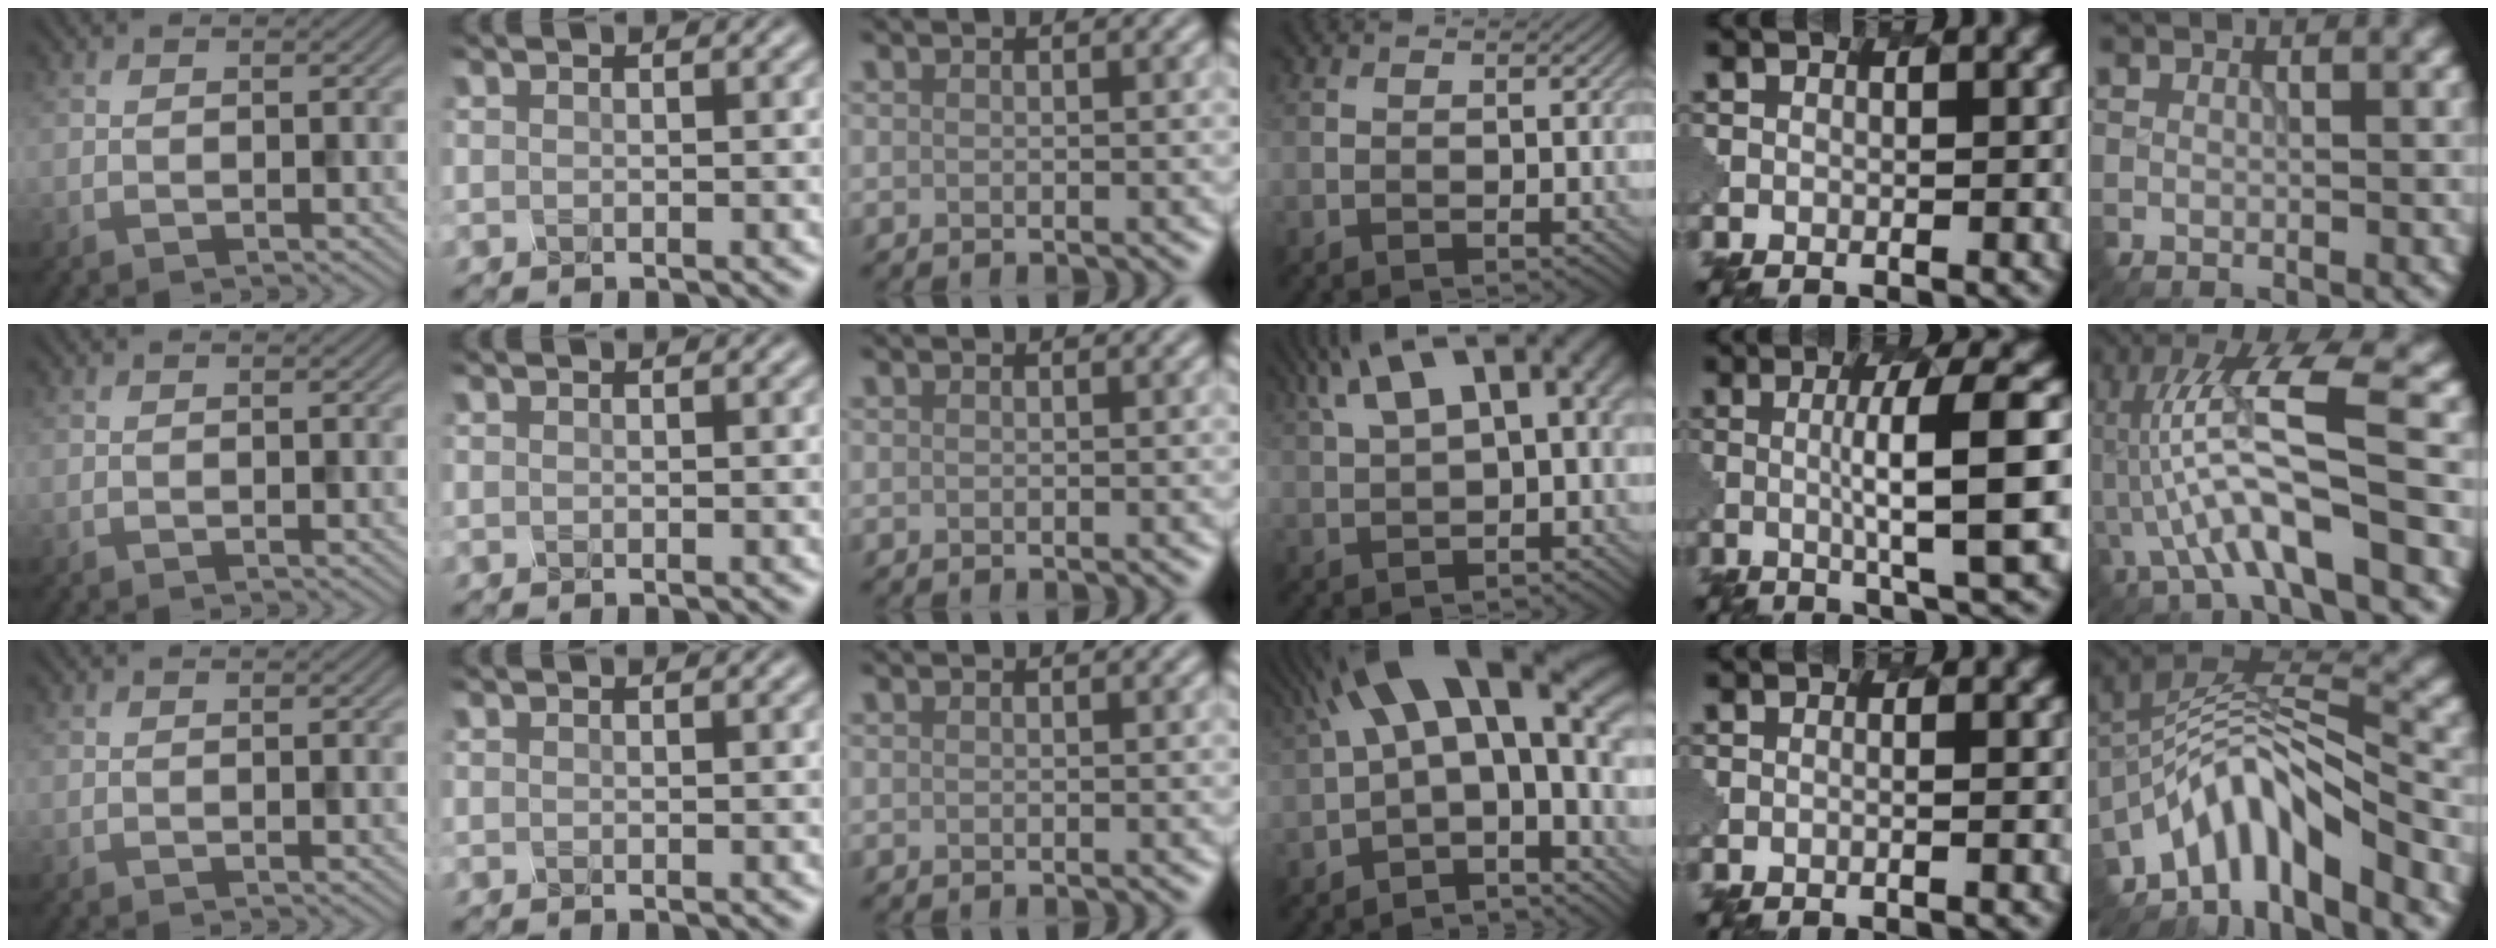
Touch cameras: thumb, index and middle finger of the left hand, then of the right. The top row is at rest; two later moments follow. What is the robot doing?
{"motion": "dispense", "object": "oil cruet"}